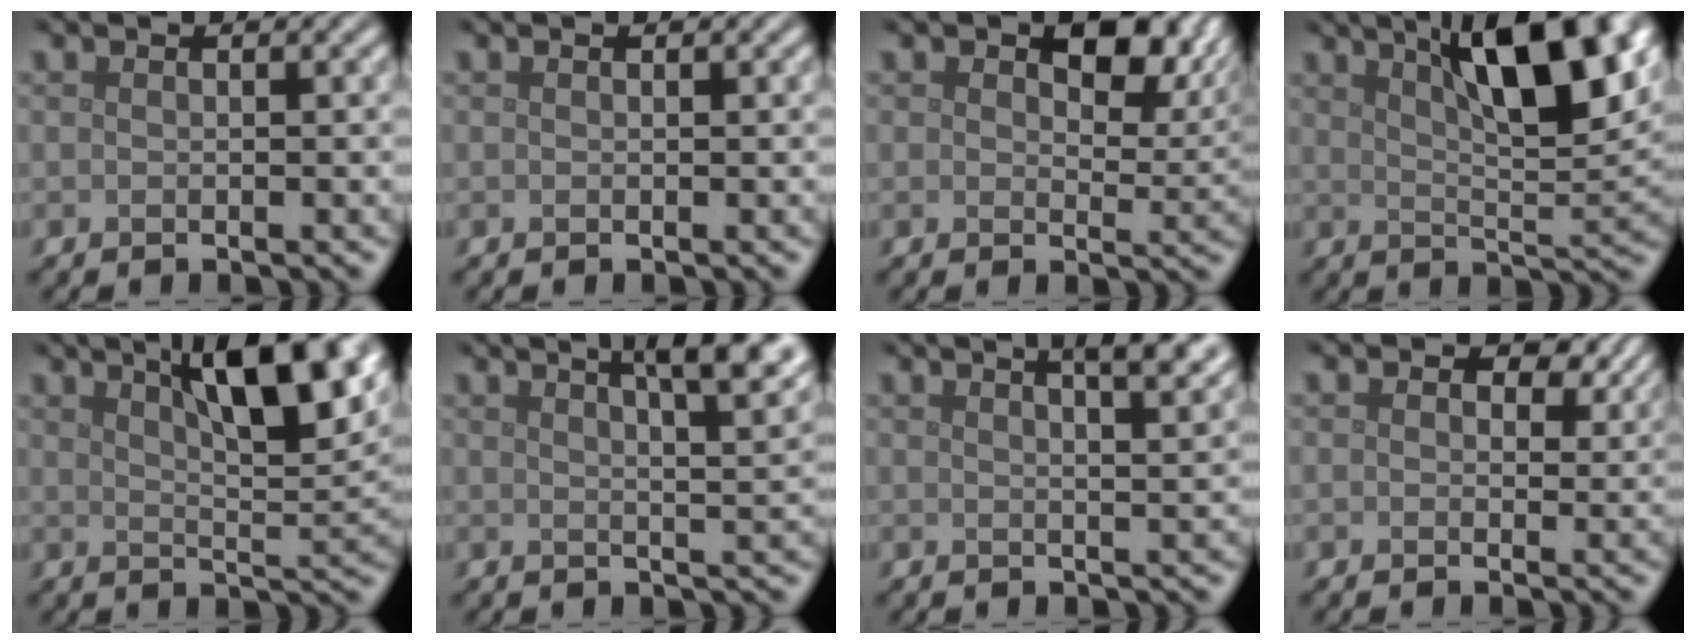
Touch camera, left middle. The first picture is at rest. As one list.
[{"total": 0.0}, {"total": 6.0, "force": [2.2, 3.5, 4.3], "torque": [-0.058, -0.009, 0.027]}, {"total": 10.1, "force": [5.1, 2.8, 8.3], "torque": [-0.118, 0.016, 0.081]}, {"total": 9.2, "force": [4.9, 2.6, 7.4], "torque": [-0.099, 0.019, 0.071]}, {"total": 9.1, "force": [5.0, 3.3, 6.8], "torque": [-0.048, 0.044, 0.041]}, {"total": 6.8, "force": [4.2, 2.6, 4.7], "torque": [-0.025, 0.043, 0.029]}, {"total": 3.2, "force": [1.5, 2.1, 2.0], "torque": [-0.028, -0.005, 0.016]}]